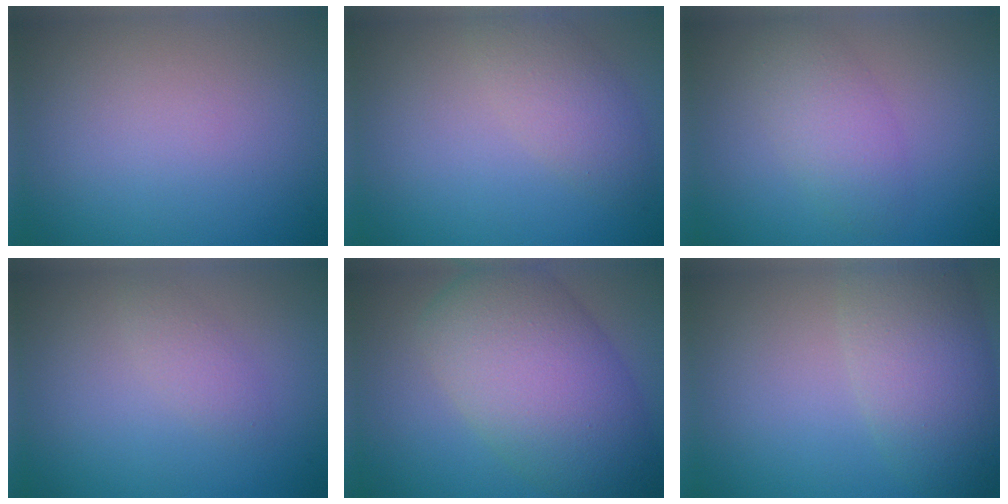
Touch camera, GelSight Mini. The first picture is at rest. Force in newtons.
{"total": 2.9, "press": 2.9, "slide": 0.2}
{"total": 3.0, "press": 3.0, "slide": 0.2}
{"total": 1.3, "press": 1.3, "slide": 0.0}
{"total": 9.9, "press": 9.9, "slide": 0.4}
{"total": 6.1, "press": 6.1, "slide": 0.4}